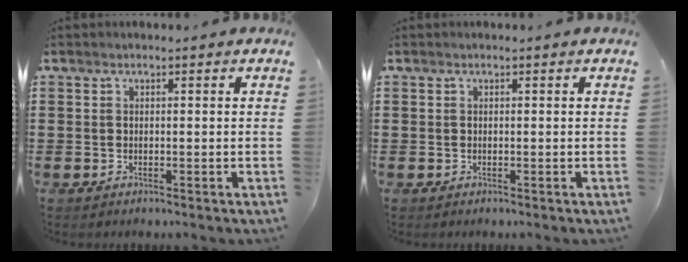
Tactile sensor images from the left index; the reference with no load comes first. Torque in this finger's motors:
{"motor_torque": [0.00, 0.00, 0.00, -0.01]}